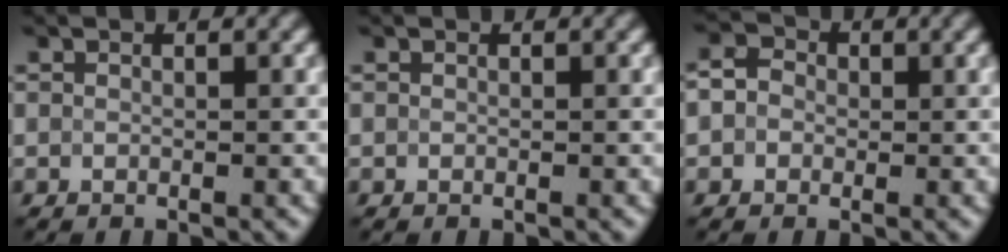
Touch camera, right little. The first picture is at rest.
{"total": 0.0}
{"total": 2.1, "force": [-0.2, 2.0, 0.8], "torque": [0.001, 0.011, -0.012]}